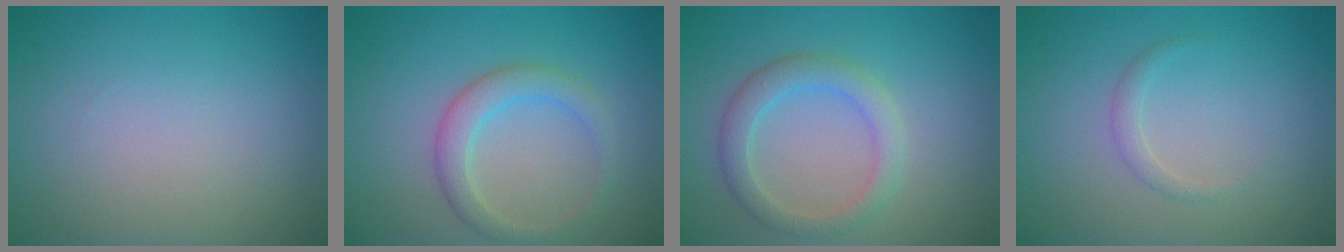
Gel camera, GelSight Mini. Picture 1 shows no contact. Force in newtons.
{"total": 2.8, "press": 2.8, "slide": 0.1}
{"total": 3.1, "press": 3.1, "slide": 0.1}
{"total": 1.1, "press": 1.1, "slide": 0.0}